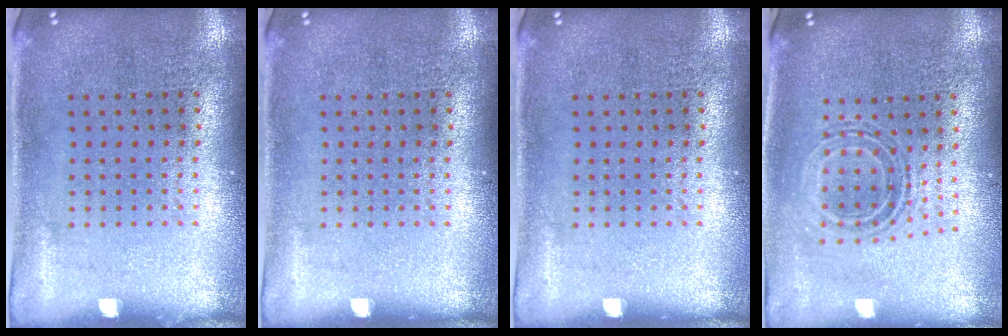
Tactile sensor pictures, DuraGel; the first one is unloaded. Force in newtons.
{"total": 0.0}
{"total": 0.0}
{"total": 0.8, "press": 0.8, "slide": 0.4}